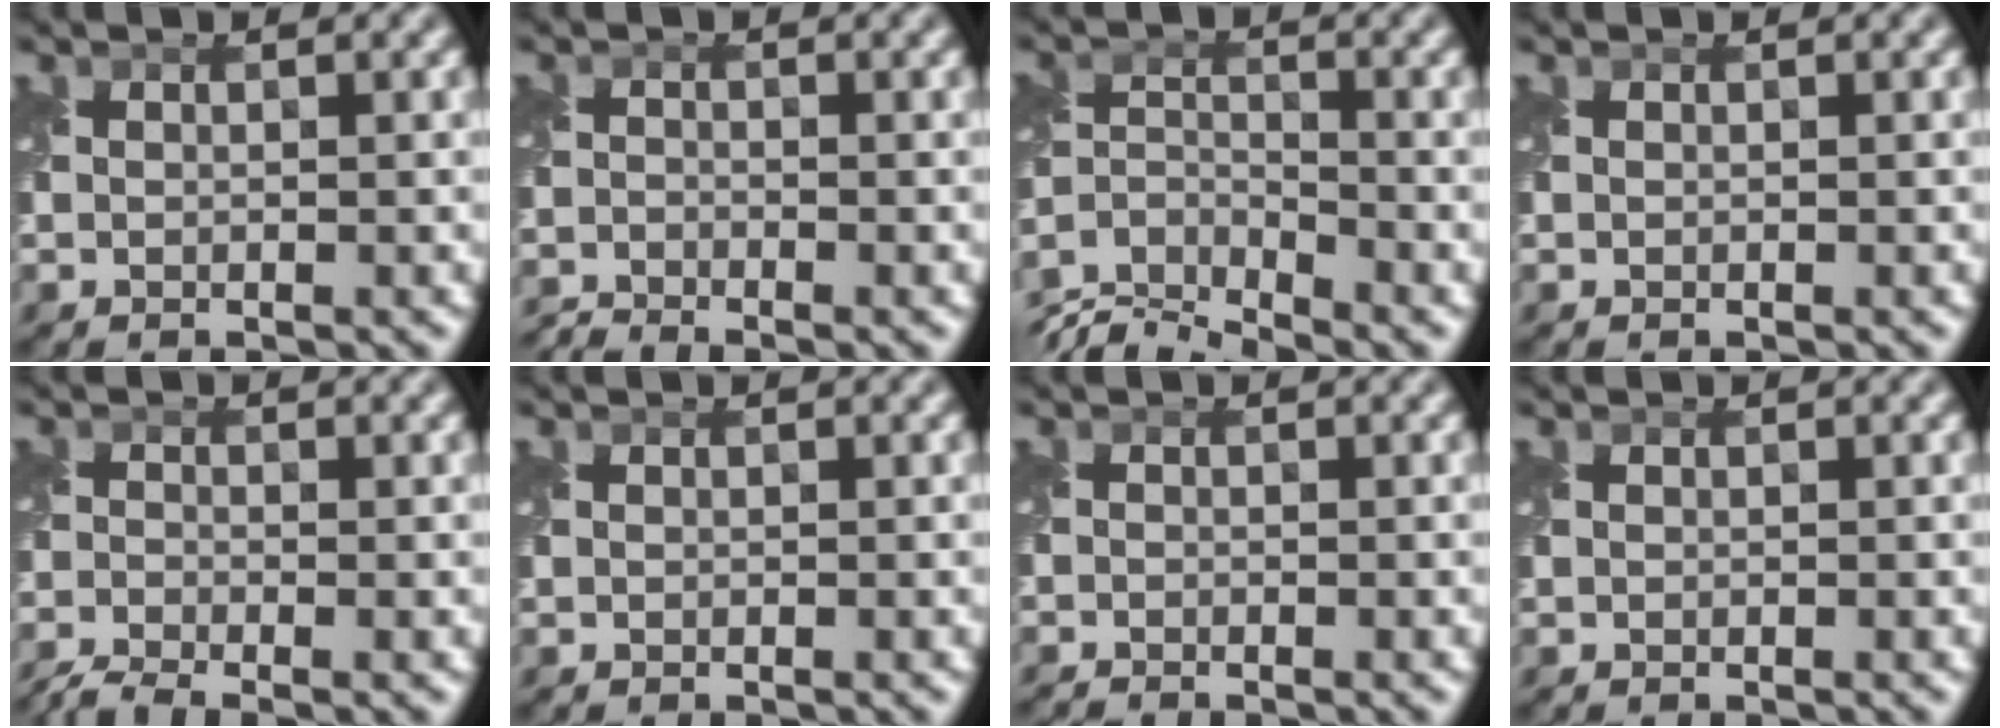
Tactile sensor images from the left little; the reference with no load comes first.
{"total": 2.3, "force": [-2.2, 0.0, 0.3], "torque": [-0.013, -0.008, -0.054]}
{"total": 5.9, "force": [-5.5, 1.2, 1.7], "torque": [-0.035, -0.011, -0.108]}
{"total": 0.0}
{"total": 3.1, "force": [-2.8, 0.5, 1.4], "torque": [-0.032, -0.016, -0.068]}
{"total": 0.0}
{"total": 1.0, "force": [-1.0, 0.0, 0.0], "torque": [-0.001, -0.009, -0.022]}
{"total": 0.0}